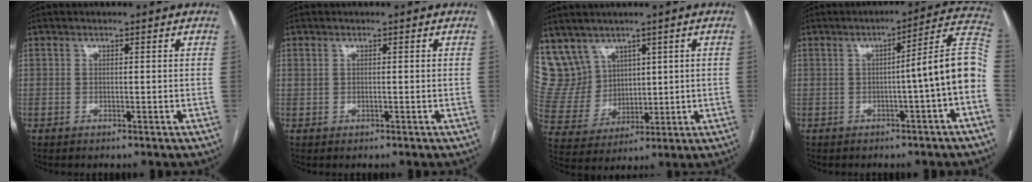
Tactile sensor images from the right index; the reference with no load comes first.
{"total": 0.0}
{"total": 9.3, "force": [6.2, 6.9, 0.8], "torque": [-0.036, 0.035, 0.147]}
{"total": 10.0, "force": [-2.0, -1.1, 9.8], "torque": [-0.119, 0.027, -0.032]}